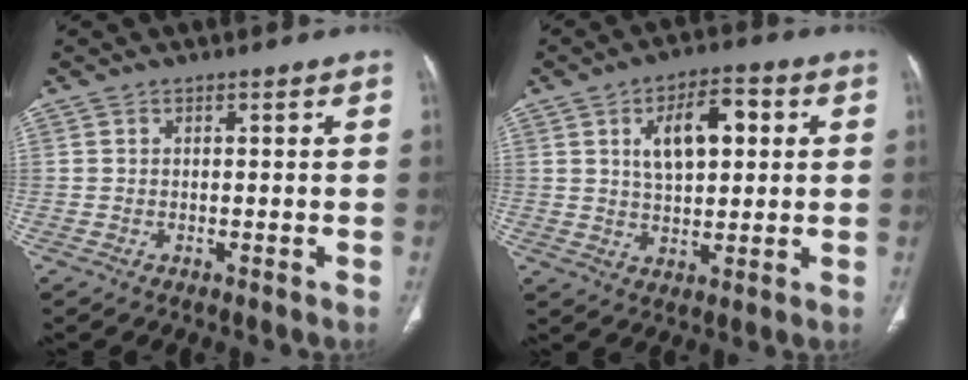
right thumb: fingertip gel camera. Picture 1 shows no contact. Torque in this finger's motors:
{"motor_torque": [0.52, 2.29, 1.06, 0.41, 0.07]}